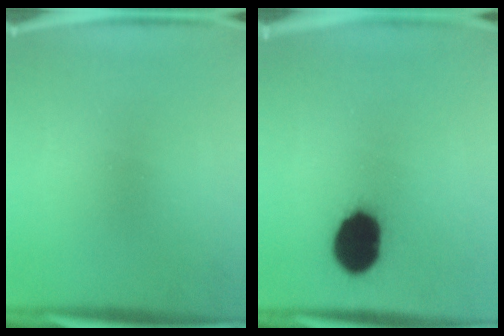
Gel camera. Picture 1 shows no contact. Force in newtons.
{"total": 14.2}